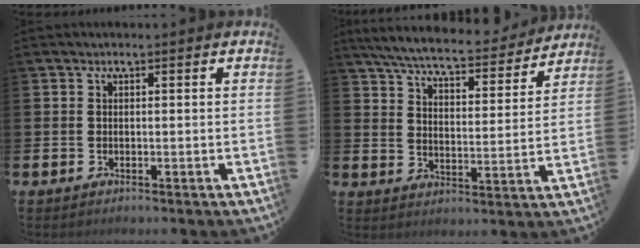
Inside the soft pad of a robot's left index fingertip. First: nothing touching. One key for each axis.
{"total": 6.7, "fx": 6.4, "fy": 0.7, "fz": 2.1, "tx": -0.066, "ty": -0.046, "tz": 0.107}